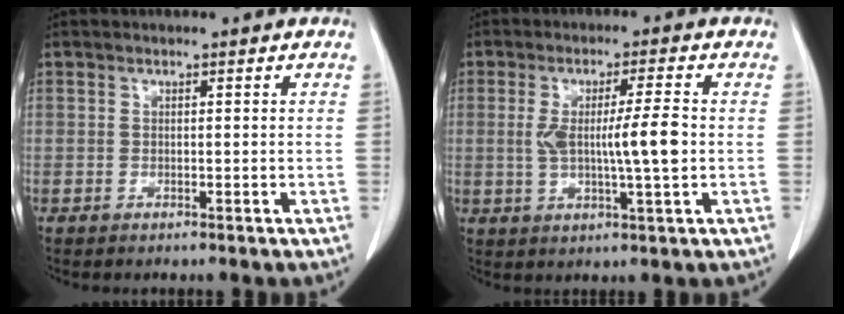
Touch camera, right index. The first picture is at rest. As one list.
[{"total": 7.6, "force": [-0.1, 0.1, 7.6], "torque": [-0.135, 0.000, 0.001]}]